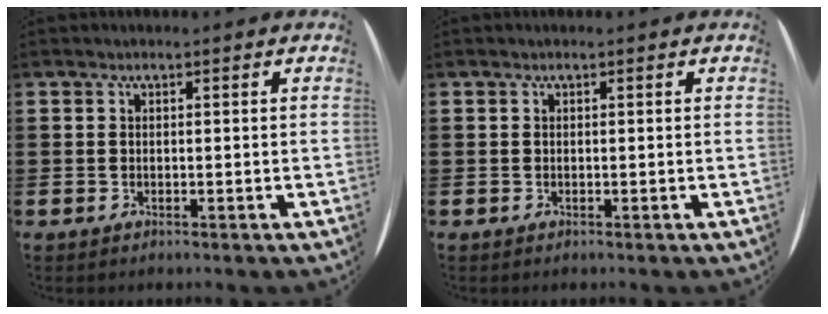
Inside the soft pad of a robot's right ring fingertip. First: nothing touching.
{"total": 0.0}